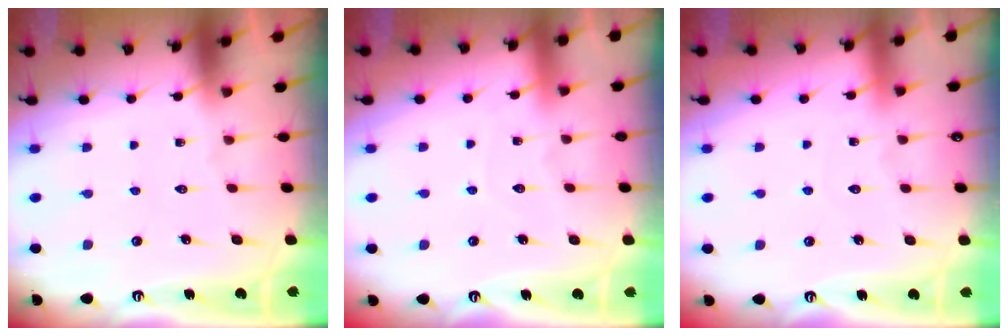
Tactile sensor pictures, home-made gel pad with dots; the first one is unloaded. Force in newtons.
{"total": 4.7, "press": 4.6, "slide": 0.5}
{"total": 3.6, "press": 3.6, "slide": 0.4}